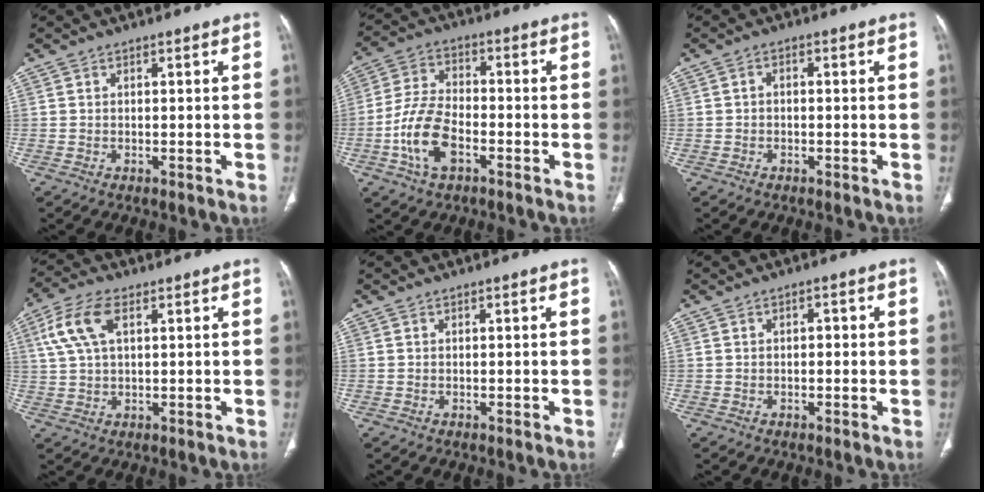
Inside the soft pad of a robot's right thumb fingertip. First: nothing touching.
{"total": 10.7, "force": [-4.1, 5.9, 8.0], "torque": [-0.163, 0.022, -0.079]}
{"total": 1.0, "force": [-0.2, 0.7, 0.7], "torque": [-0.008, 0.005, -0.007]}
{"total": 8.4, "force": [3.1, 4.2, 6.6], "torque": [-0.150, 0.013, 0.062]}
{"total": 0.0}
{"total": 1.3, "force": [0.0, 0.8, 1.0], "torque": [-0.010, 0.004, -0.003]}